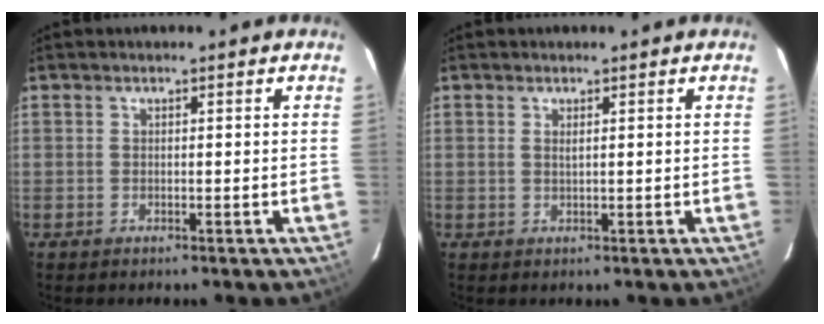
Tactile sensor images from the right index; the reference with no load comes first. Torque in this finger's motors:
{"motor_torque": [-0.19, -0.02, -0.08, 0.00]}